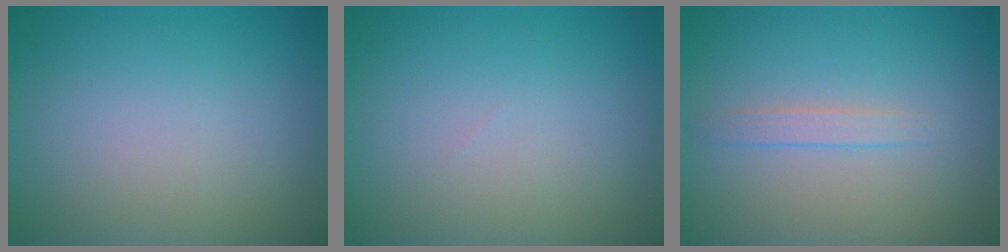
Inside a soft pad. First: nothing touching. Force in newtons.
{"total": 0.0}
{"total": 1.3, "press": 1.3, "slide": 0.1}